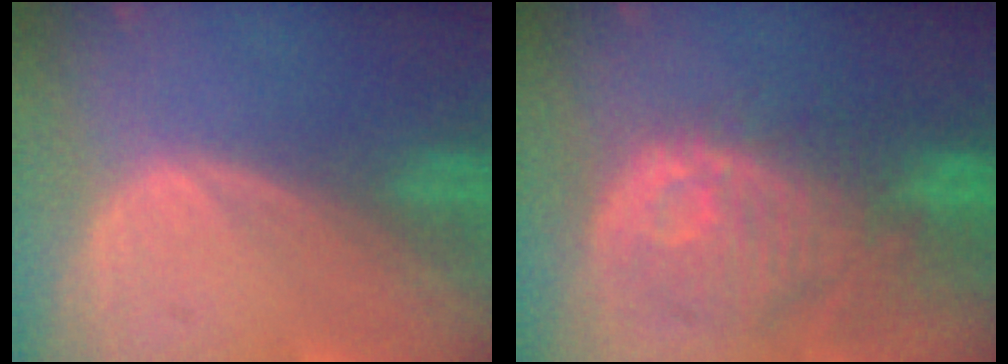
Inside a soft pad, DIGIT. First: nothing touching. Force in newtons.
{"total": 11.6, "press": 10.7, "slide": 4.4}